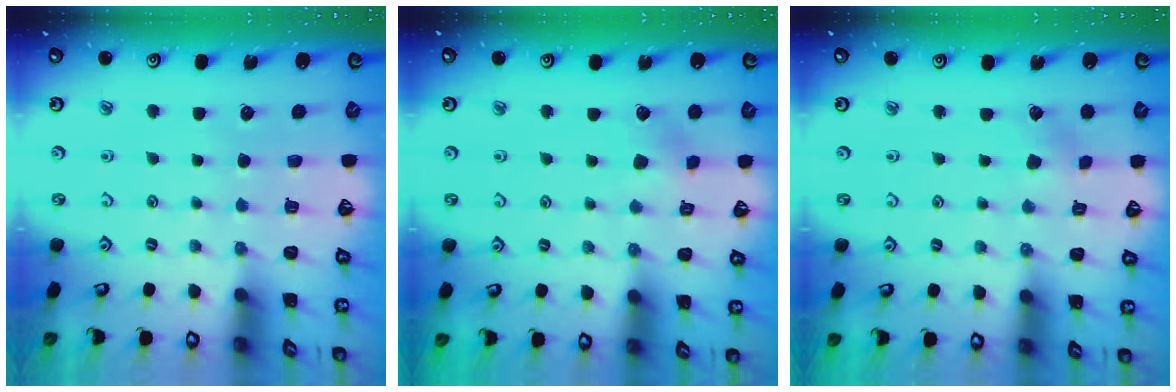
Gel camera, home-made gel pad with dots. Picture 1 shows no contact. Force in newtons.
{"total": 3.5, "press": 3.4, "slide": 0.7}
{"total": 1.8, "press": 1.8, "slide": 0.3}